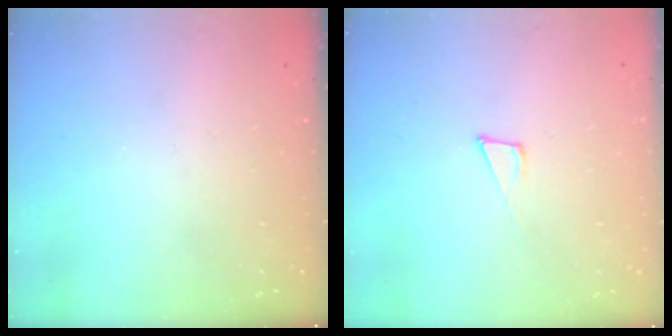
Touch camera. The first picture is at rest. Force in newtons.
{"total": 6.3, "press": 6.1, "slide": 1.2}